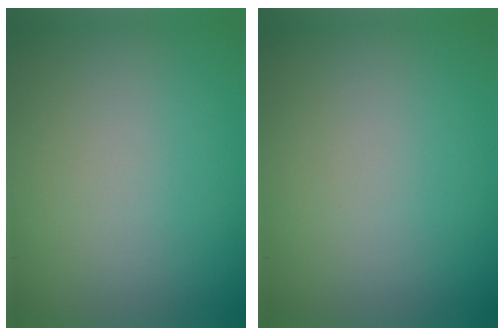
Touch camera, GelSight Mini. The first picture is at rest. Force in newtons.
{"total": 0.0}